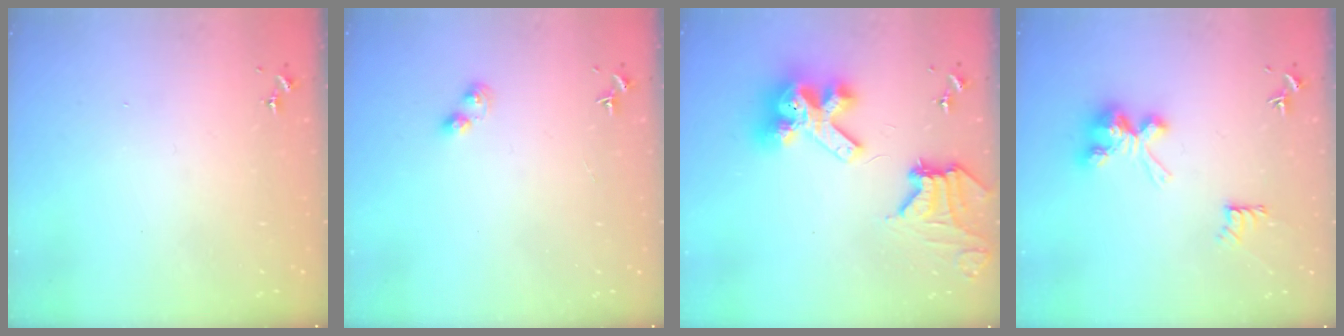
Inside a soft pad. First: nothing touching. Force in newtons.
{"total": 3.6, "press": 3.6, "slide": 0.4}
{"total": 17.8, "press": 17.6, "slide": 2.2}
{"total": 9.9, "press": 9.9, "slide": 0.4}